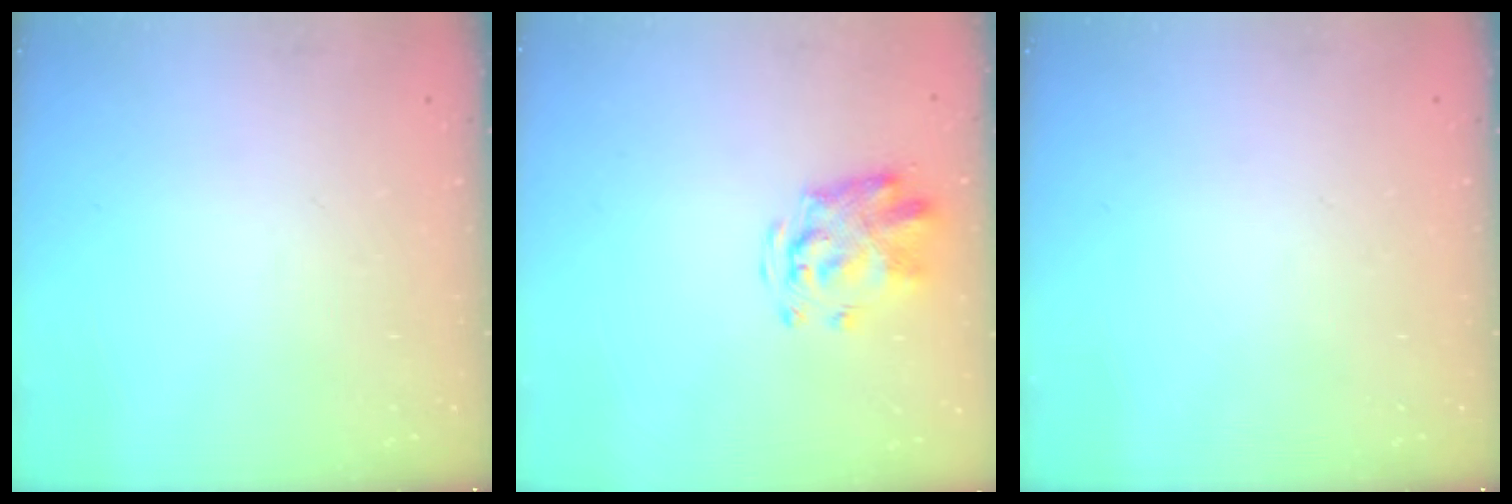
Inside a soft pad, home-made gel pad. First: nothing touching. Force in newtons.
{"total": 4.3, "press": 4.1, "slide": 1.3}
{"total": 0.0}